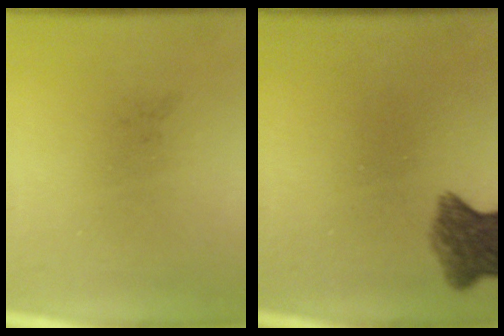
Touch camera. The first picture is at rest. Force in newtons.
{"total": 6.4}